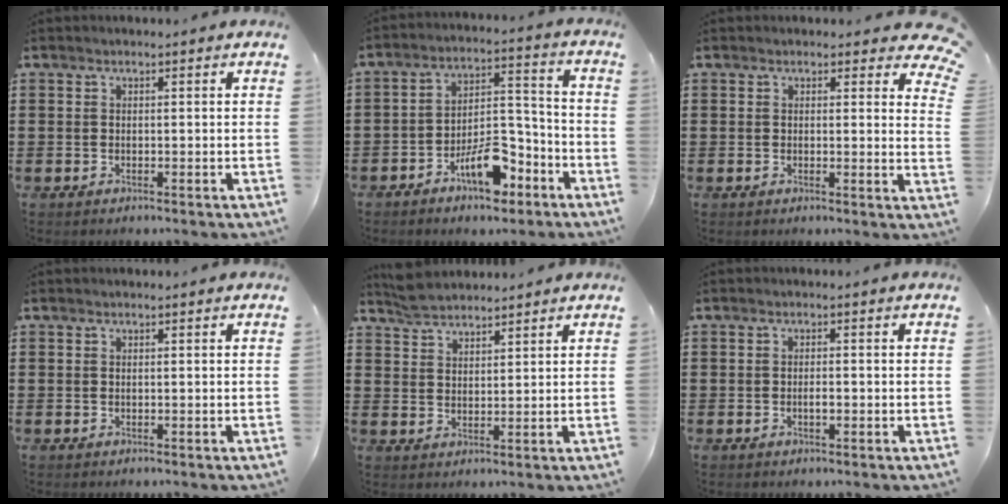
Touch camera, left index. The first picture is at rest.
{"total": 9.3, "force": [-5.8, 4.0, 6.0], "torque": [-0.095, 0.027, -0.100]}
{"total": 2.4, "force": [2.0, 0.7, 0.9], "torque": [-0.011, -0.007, 0.035]}
{"total": 0.0}
{"total": 3.6, "force": [3.4, 1.1, 0.5], "torque": [-0.021, -0.002, 0.065]}
{"total": 1.4, "force": [-0.3, 0.4, 1.3], "torque": [-0.025, -0.001, -0.005]}